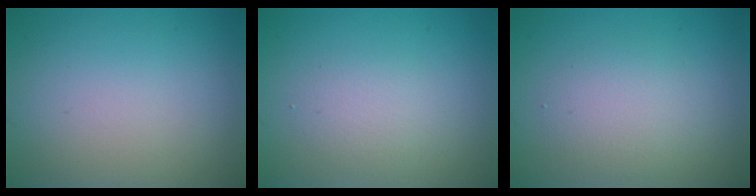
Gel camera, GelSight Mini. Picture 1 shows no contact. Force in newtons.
{"total": 1.9, "press": 1.9, "slide": 0.0}
{"total": 2.7, "press": 2.7, "slide": 0.1}